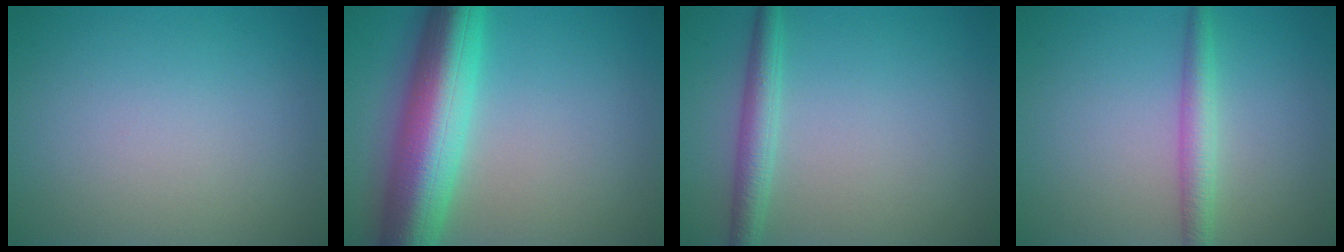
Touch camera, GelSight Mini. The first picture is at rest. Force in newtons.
{"total": 10.1, "press": 10.1, "slide": 0.3}
{"total": 2.6, "press": 2.6, "slide": 0.1}
{"total": 2.6, "press": 2.6, "slide": 0.1}